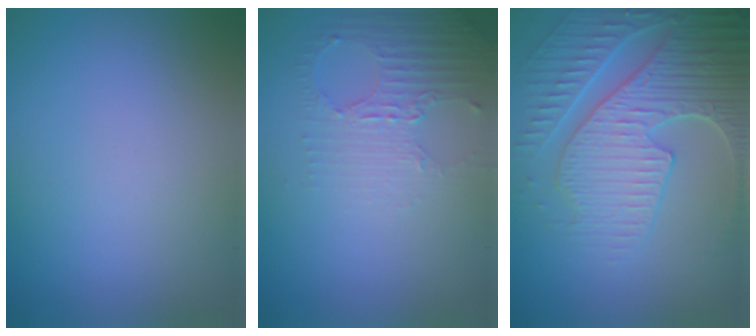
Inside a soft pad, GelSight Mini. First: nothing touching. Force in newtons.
{"total": 2.6, "press": 1.9, "slide": 1.9}
{"total": 7.3, "press": 5.8, "slide": 4.5}